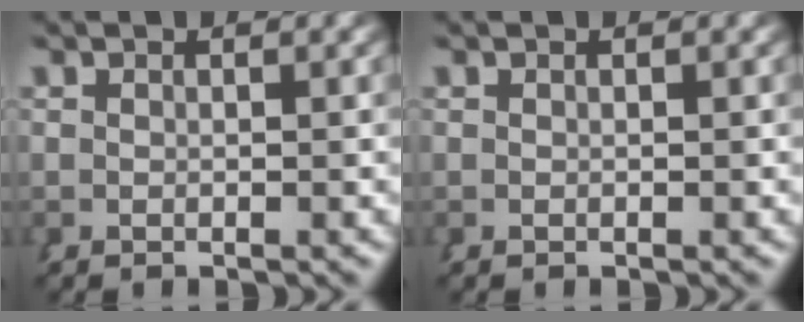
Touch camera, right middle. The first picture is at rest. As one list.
[{"total": 0.0}]